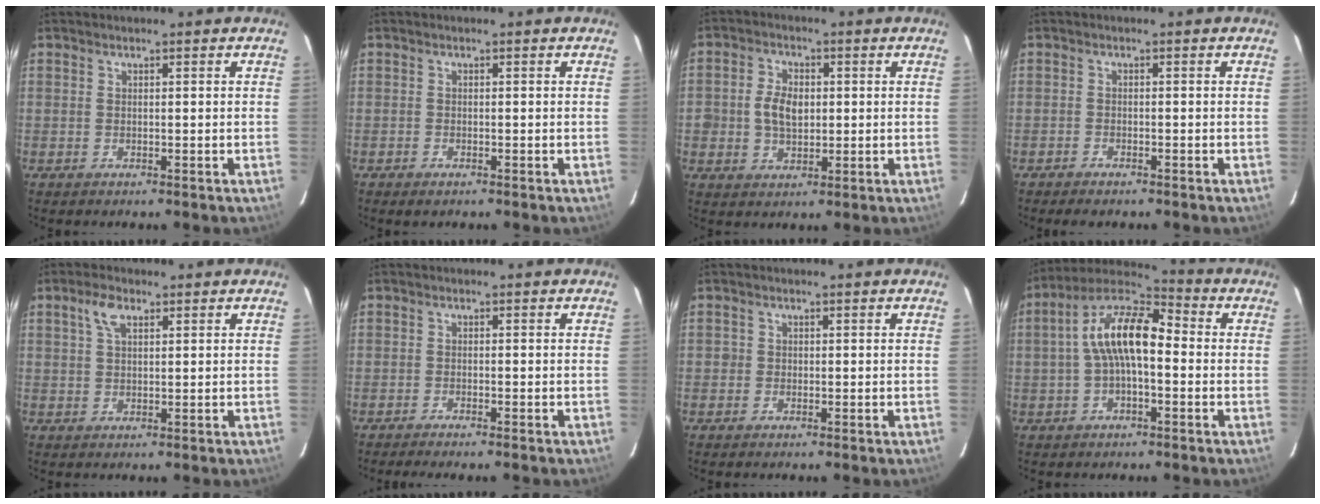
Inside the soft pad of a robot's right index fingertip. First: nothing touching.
{"total": 0.9, "force": [-0.7, 0.3, 0.3], "torque": [-0.006, -0.004, -0.015]}
{"total": 6.0, "force": [0.1, 4.2, 4.2], "torque": [-0.082, 0.010, 0.003]}
{"total": 2.6, "force": [-2.3, 0.7, 1.0], "torque": [-0.032, -0.007, -0.043]}
{"total": 3.4, "force": [1.8, 1.7, 2.4], "torque": [-0.045, 0.009, 0.032]}
{"total": 2.6, "force": [-2.3, -0.1, 1.2], "torque": [-0.031, -0.010, -0.041]}
{"total": 1.1, "force": [-0.3, 1.0, 0.0], "torque": [0.001, 0.000, -0.007]}
{"total": 12.0, "force": [-0.1, 5.2, 10.8], "torque": [-0.209, 0.028, -0.010]}